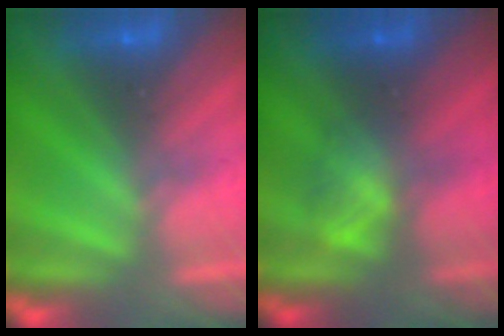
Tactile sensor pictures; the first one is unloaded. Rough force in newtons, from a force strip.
{"total": 2.1}